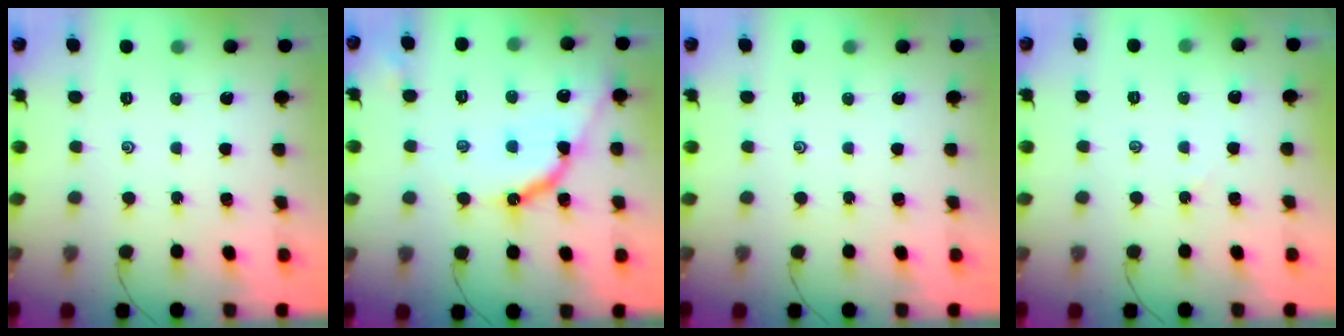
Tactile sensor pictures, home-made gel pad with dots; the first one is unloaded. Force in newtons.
{"total": 11.2, "press": 11.2, "slide": 1.0}
{"total": 0.0}
{"total": 2.4, "press": 2.4, "slide": 0.3}